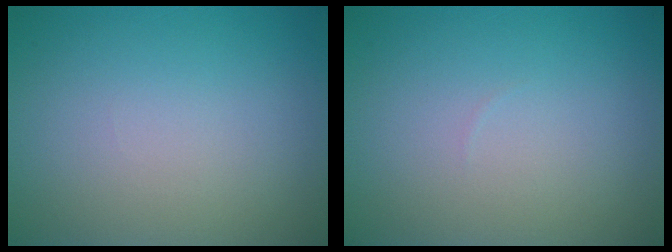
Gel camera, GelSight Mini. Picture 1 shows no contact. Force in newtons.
{"total": 0.0}